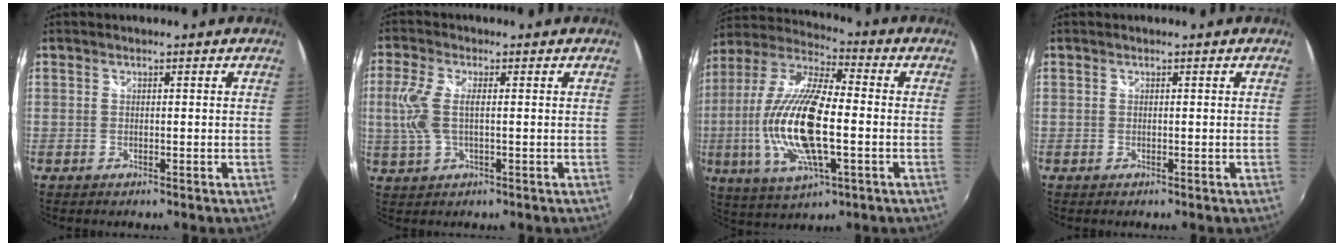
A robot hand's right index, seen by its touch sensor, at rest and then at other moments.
{"total": 6.2, "force": [0.3, 2.5, 5.7], "torque": [-0.132, 0.001, 0.009]}
{"total": 20.1, "force": [-3.1, 6.6, 18.7], "torque": [-0.381, -0.010, -0.062]}
{"total": 0.0}